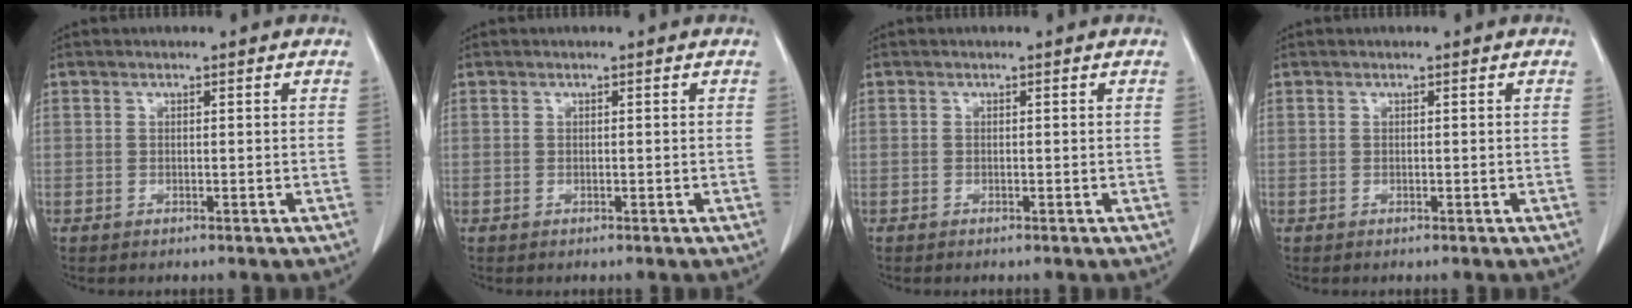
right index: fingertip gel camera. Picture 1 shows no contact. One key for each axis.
{"total": 0.0}
{"total": 0.0}
{"total": 0.0}